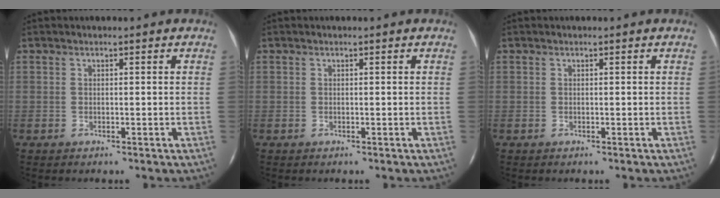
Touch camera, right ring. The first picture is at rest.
{"total": 0.0}
{"total": 0.0}